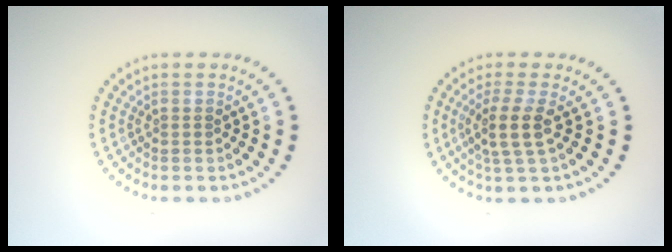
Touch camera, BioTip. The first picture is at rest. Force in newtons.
{"total": 2.9, "press": 2.4, "slide": 1.7}